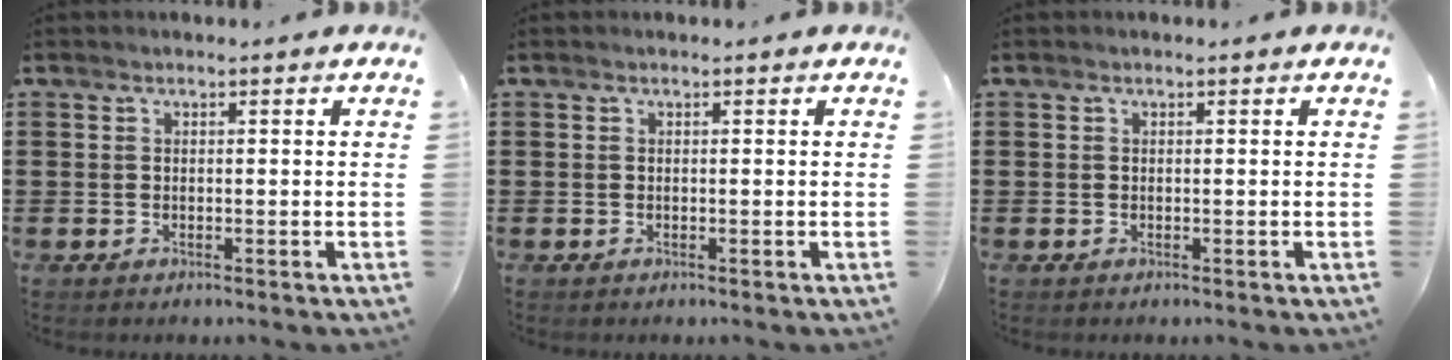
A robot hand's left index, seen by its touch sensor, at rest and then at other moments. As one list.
[{"total": 0.0}, {"total": 0.0}]